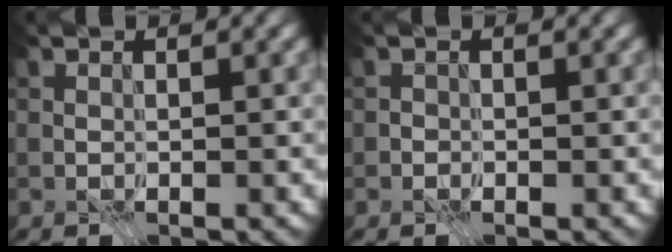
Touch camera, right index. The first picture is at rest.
{"total": 0.6, "force": [-0.5, 0.4, -0.1], "torque": [0.007, -0.002, -0.012]}